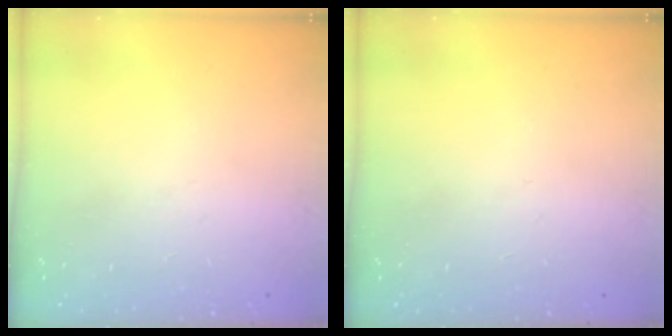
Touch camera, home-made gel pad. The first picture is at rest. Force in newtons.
{"total": 0.0}